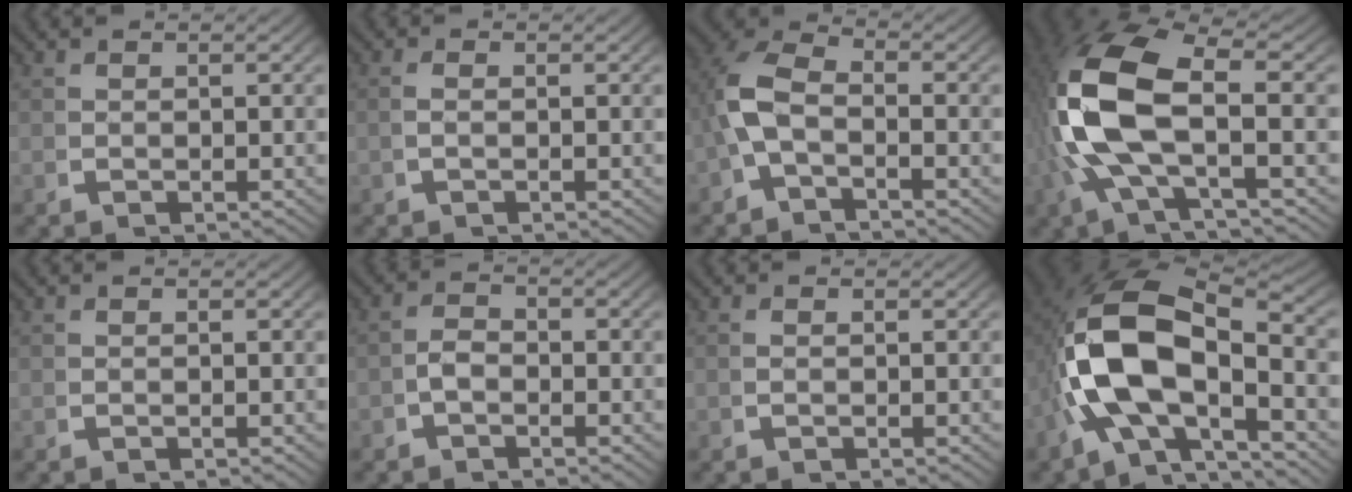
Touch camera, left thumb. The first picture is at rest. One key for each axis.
{"total": 0.6, "fx": -0.1, "fy": 0.1, "fz": 0.5, "tx": -0.016, "ty": 0.000, "tz": -0.003}
{"total": 6.1, "fx": -0.8, "fy": 4.2, "fz": 4.3, "tx": -0.110, "ty": -0.011, "tz": -0.019}
{"total": 13.7, "fx": 0.4, "fy": 7.5, "fz": 11.4, "tx": -0.264, "ty": -0.017, "tz": 0.013}
{"total": 0.0}
{"total": 1.8, "fx": -0.8, "fy": 1.4, "fz": 0.8, "tx": -0.014, "ty": -0.003, "tz": -0.020}
{"total": 0.0}
{"total": 16.3, "fx": -0.6, "fy": 10.4, "fz": 12.5, "tx": -0.276, "ty": -0.043, "tz": 0.004}